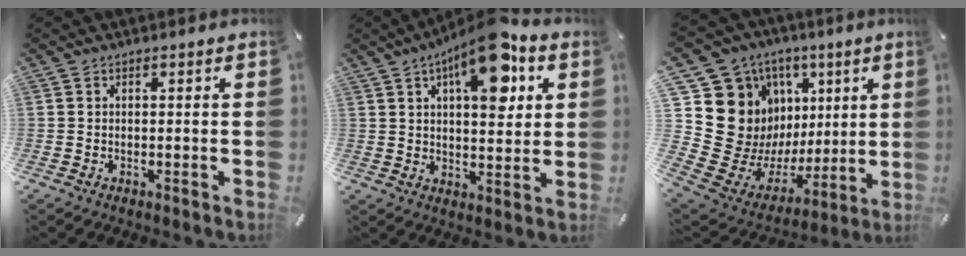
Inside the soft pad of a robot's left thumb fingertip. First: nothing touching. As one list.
[{"total": 15.7, "force": [8.2, 6.3, 11.8], "torque": [-0.171, -0.035, 0.132]}, {"total": 20.7, "force": [5.0, 18.2, 8.6], "torque": [-0.134, -0.075, 0.145]}]